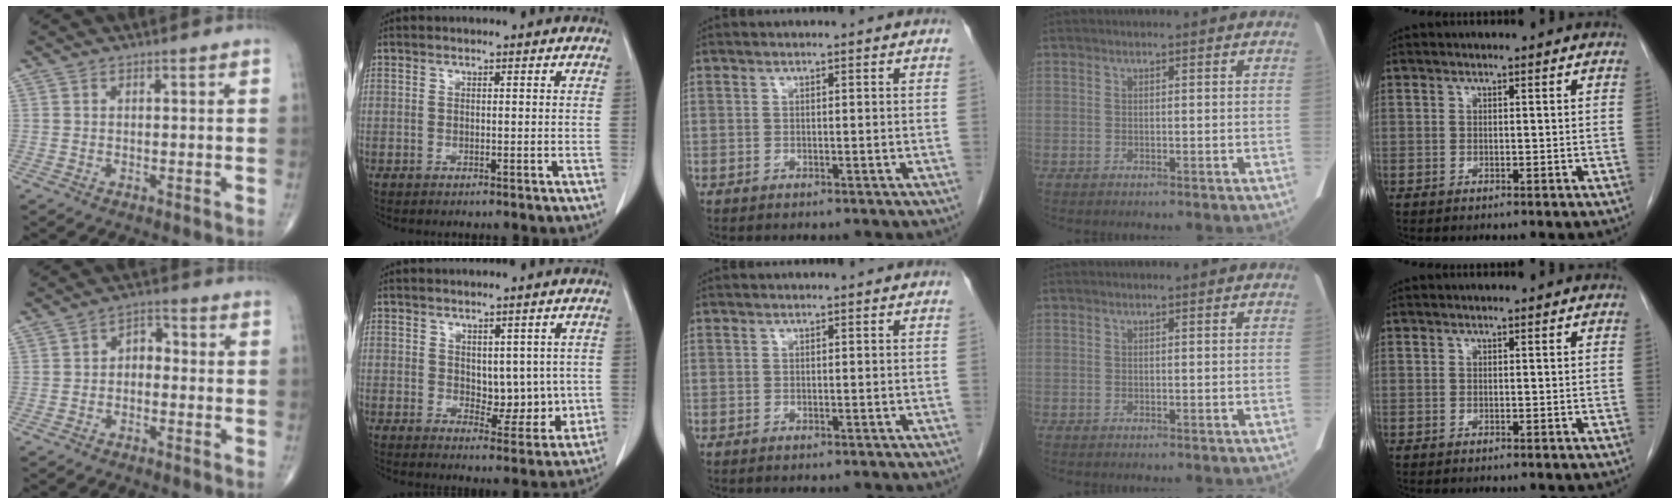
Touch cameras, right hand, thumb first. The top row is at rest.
{"thumb": {"total": 4.0, "force": [-0.6, 2.8, 2.9], "torque": [-0.028, 0.022, -0.022]}, "index": {"total": 6.5, "force": [0.7, 3.8, 5.2], "torque": [-0.058, -0.004, 0.023]}}